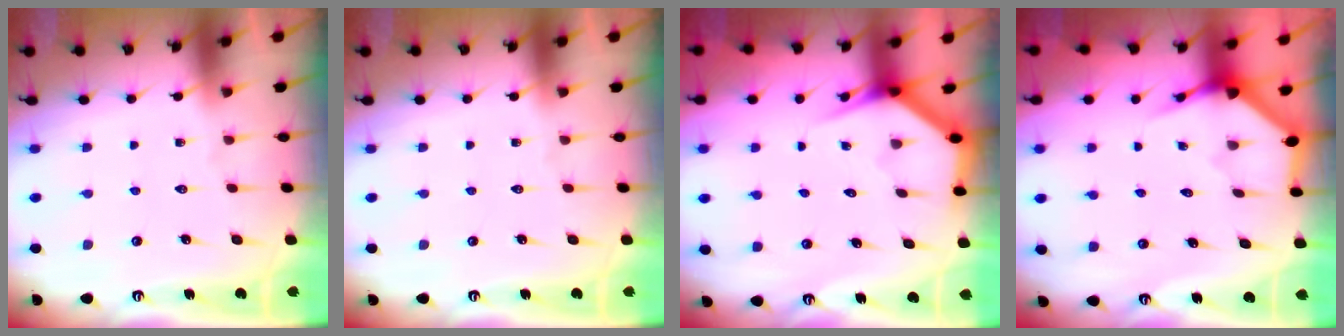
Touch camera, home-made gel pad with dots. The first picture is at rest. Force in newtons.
{"total": 0.0}
{"total": 3.2, "press": 3.2, "slide": 0.2}
{"total": 3.6, "press": 3.6, "slide": 0.1}